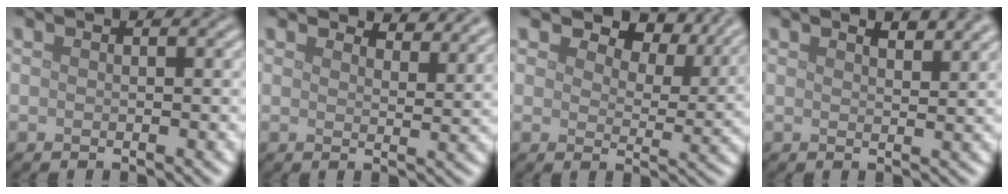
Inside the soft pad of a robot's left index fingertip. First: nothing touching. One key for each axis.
{"total": 3.8, "fx": 3.6, "fy": 0.6, "fz": 0.9, "tx": -0.023, "ty": -0.003, "tz": 0.046}
{"total": 7.6, "fx": 5.3, "fy": 3.8, "fz": 3.8, "tx": -0.060, "ty": -0.004, "tz": 0.075}
{"total": 2.5, "fx": 1.9, "fy": 0.7, "fz": 1.6, "tx": -0.016, "ty": 0.002, "tz": 0.026}